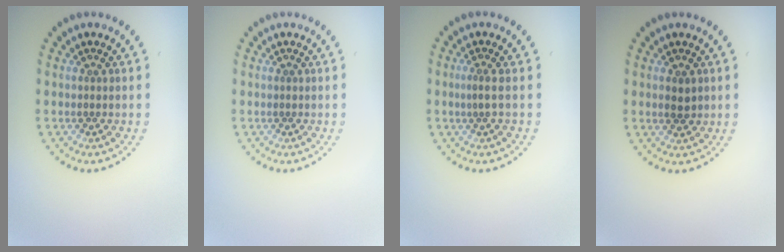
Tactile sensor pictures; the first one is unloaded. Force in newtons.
{"total": 0.0}
{"total": 1.0, "press": 0.5, "slide": 0.9}
{"total": 1.5, "press": 1.5, "slide": 0.1}